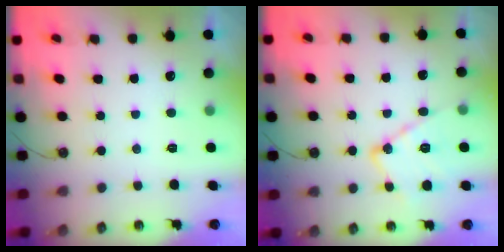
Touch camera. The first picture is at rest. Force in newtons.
{"total": 14.0, "press": 14.0, "slide": 1.1}